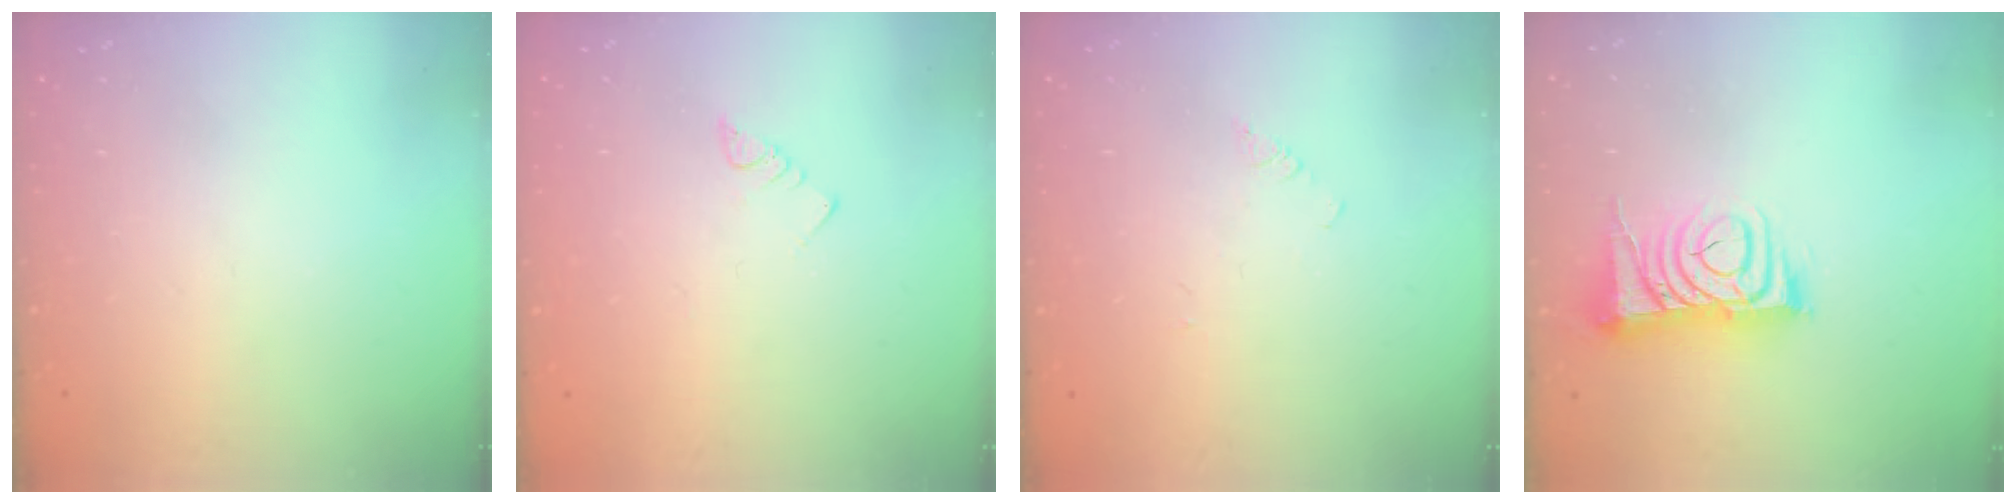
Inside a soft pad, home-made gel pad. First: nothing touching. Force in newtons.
{"total": 3.0, "press": 3.0, "slide": 0.2}
{"total": 1.0, "press": 0.9, "slide": 0.2}
{"total": 10.2, "press": 10.2, "slide": 1.1}